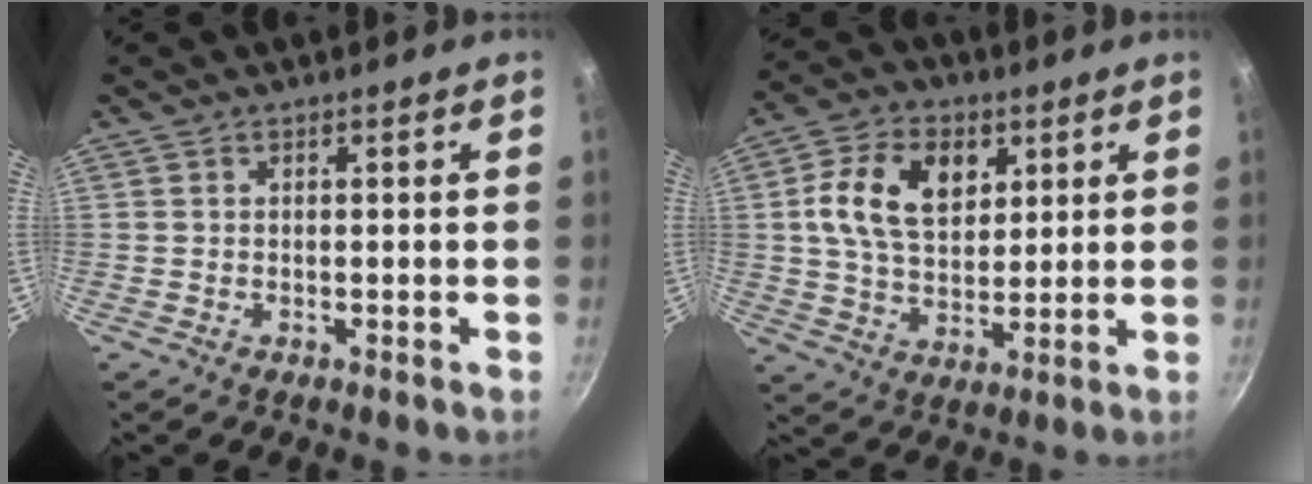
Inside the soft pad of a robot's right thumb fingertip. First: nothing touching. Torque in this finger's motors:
{"motor_torque": [-0.39, 0.63, 0.52, -0.36, 0.22]}